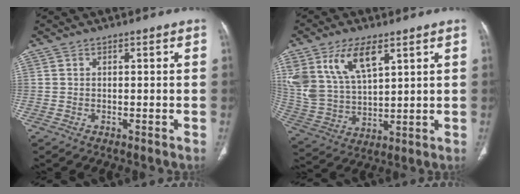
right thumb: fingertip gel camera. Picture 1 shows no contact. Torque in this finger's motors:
{"motor_torque": [0.66, 1.08, 1.19, 1.09, 0.36]}